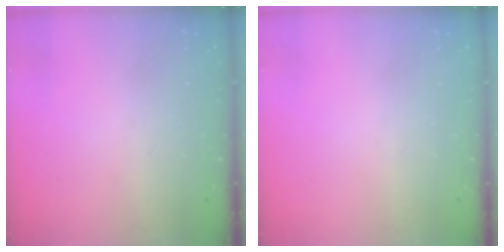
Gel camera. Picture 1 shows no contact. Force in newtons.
{"total": 0.0}